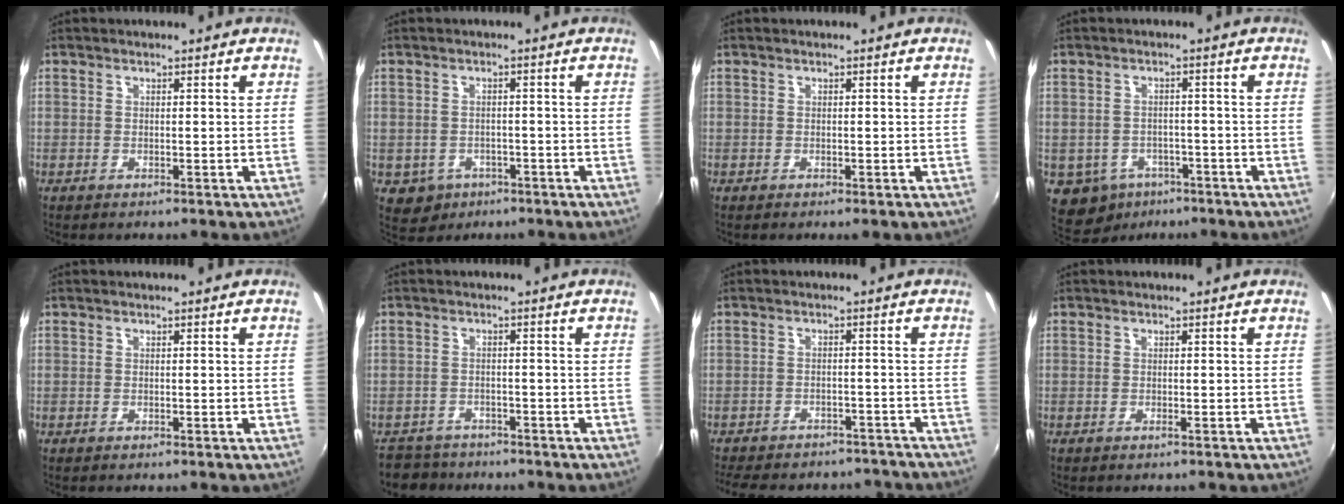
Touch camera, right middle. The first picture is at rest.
{"total": 4.9, "force": [-2.0, 4.2, 1.4], "torque": [-0.039, -0.003, -0.020]}
{"total": 0.0}
{"total": 8.4, "force": [-4.5, 6.6, 2.5], "torque": [-0.080, -0.003, -0.057]}
{"total": 0.0}
{"total": 5.0, "force": [-4.2, 2.7, 0.1], "torque": [-0.020, 0.008, -0.076]}
{"total": 17.9, "force": [-15.4, 6.6, 6.2], "torque": [-0.145, 0.008, -0.196]}
{"total": 0.0}